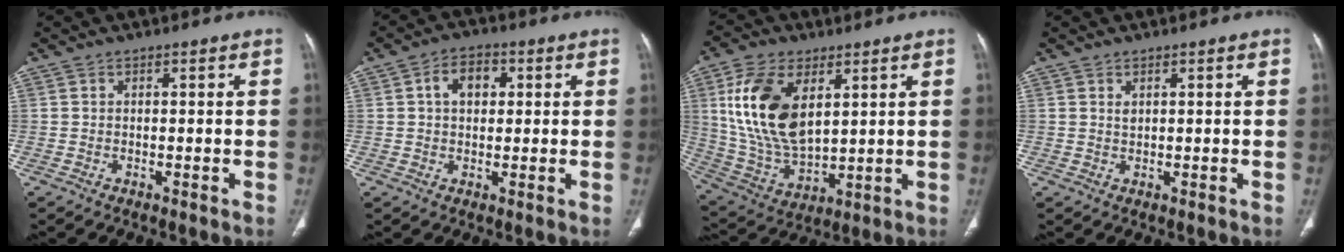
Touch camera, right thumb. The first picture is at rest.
{"total": 6.1, "force": [1.5, 4.2, 4.1], "torque": [-0.051, 0.008, 0.020]}
{"total": 17.7, "force": [5.6, 9.8, 13.6], "torque": [-0.252, -0.022, 0.117]}
{"total": 1.0, "force": [0.6, 0.5, 0.7], "torque": [-0.010, -0.003, 0.013]}